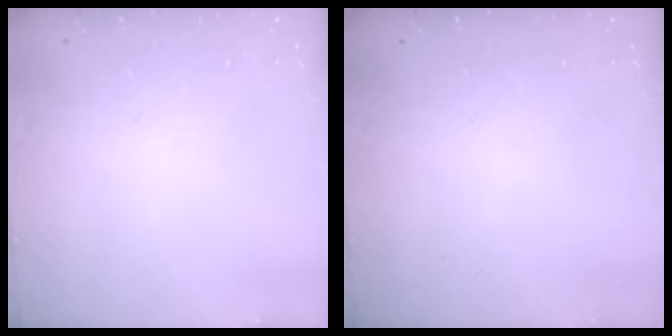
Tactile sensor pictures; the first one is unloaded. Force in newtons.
{"total": 0.0}